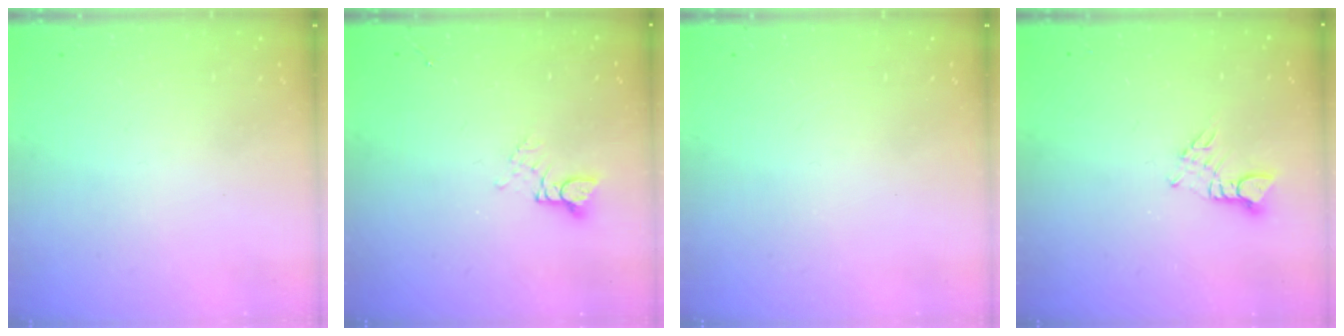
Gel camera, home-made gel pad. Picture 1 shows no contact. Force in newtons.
{"total": 2.4, "press": 2.4, "slide": 0.2}
{"total": 0.0}
{"total": 3.5, "press": 3.5, "slide": 0.2}